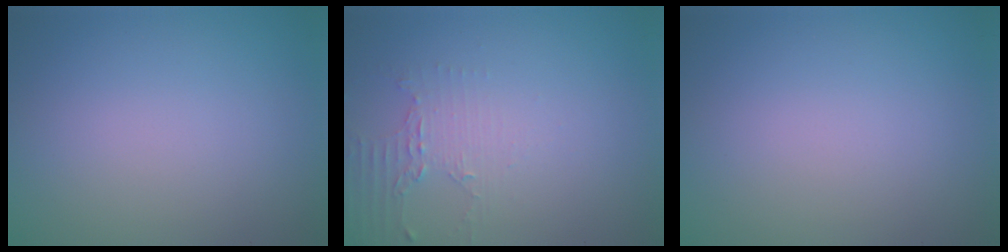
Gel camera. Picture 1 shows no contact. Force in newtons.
{"total": 2.2, "press": 1.6, "slide": 1.5}
{"total": 0.0}